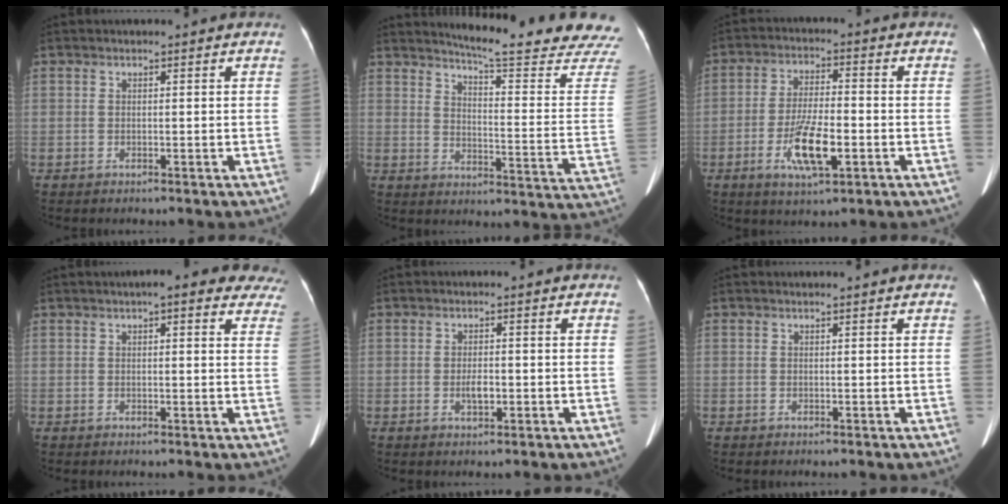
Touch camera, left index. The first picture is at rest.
{"total": 20.5, "force": [19.3, -1.0, 6.9], "torque": [-0.101, -0.130, 0.225]}
{"total": 8.8, "force": [-3.3, 2.1, 7.9], "torque": [-0.155, -0.008, -0.056]}
{"total": 9.9, "force": [7.7, 2.8, 5.6], "torque": [-0.040, 0.006, 0.070]}
{"total": 2.2, "force": [-0.8, 0.9, 1.9], "torque": [-0.035, -0.001, -0.011]}
{"total": 0.0}